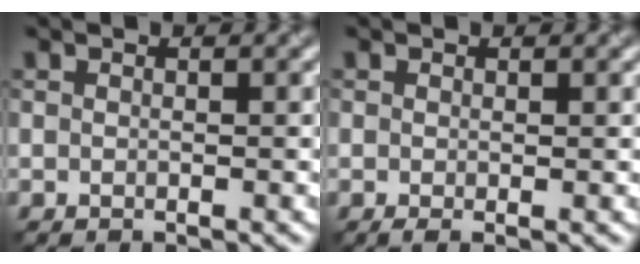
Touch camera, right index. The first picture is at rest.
{"total": 0.7, "force": [-0.1, 0.1, 0.7], "torque": [-0.009, -0.006, -0.002]}